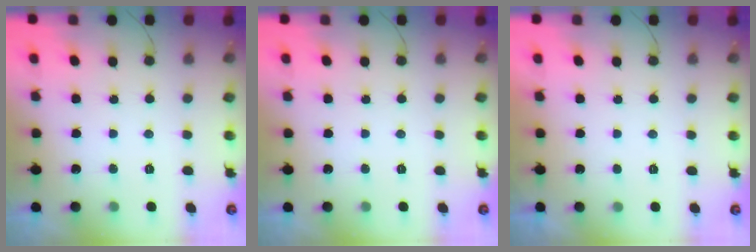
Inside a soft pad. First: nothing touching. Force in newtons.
{"total": 0.0}
{"total": 2.3, "press": 2.3, "slide": 0.4}